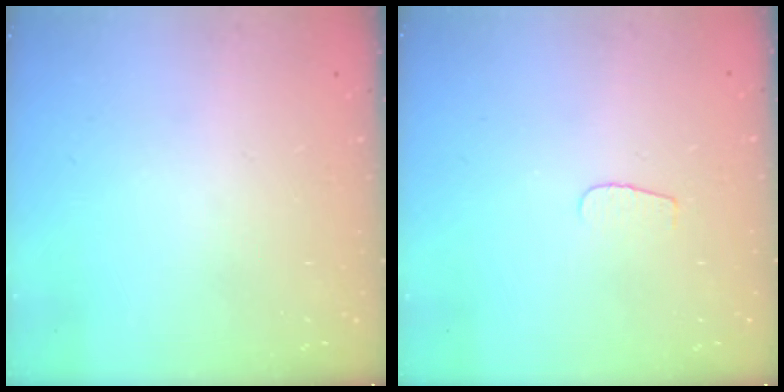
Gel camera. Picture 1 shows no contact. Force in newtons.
{"total": 3.7, "press": 3.6, "slide": 0.4}